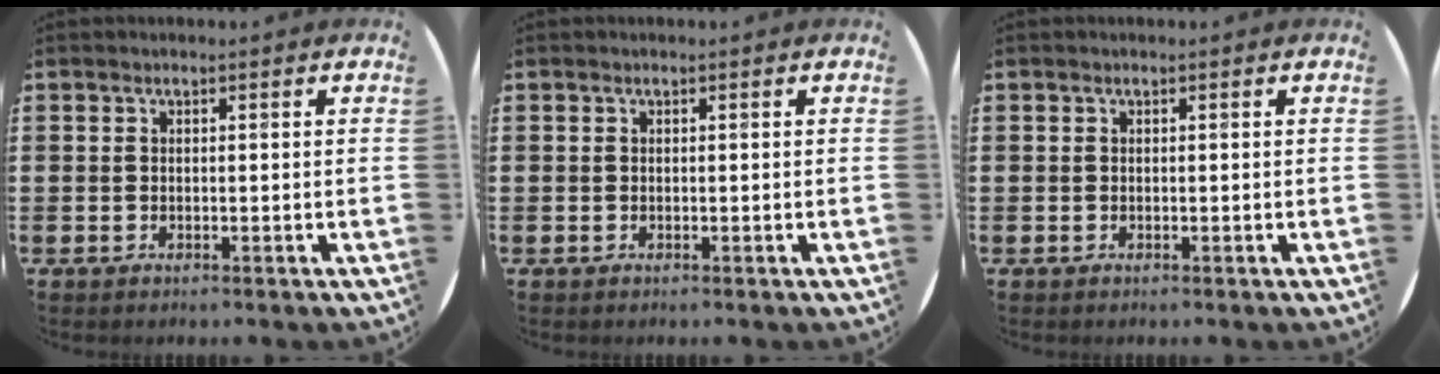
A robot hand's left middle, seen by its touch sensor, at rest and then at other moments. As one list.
[{"total": 0.0}, {"total": 0.0}]